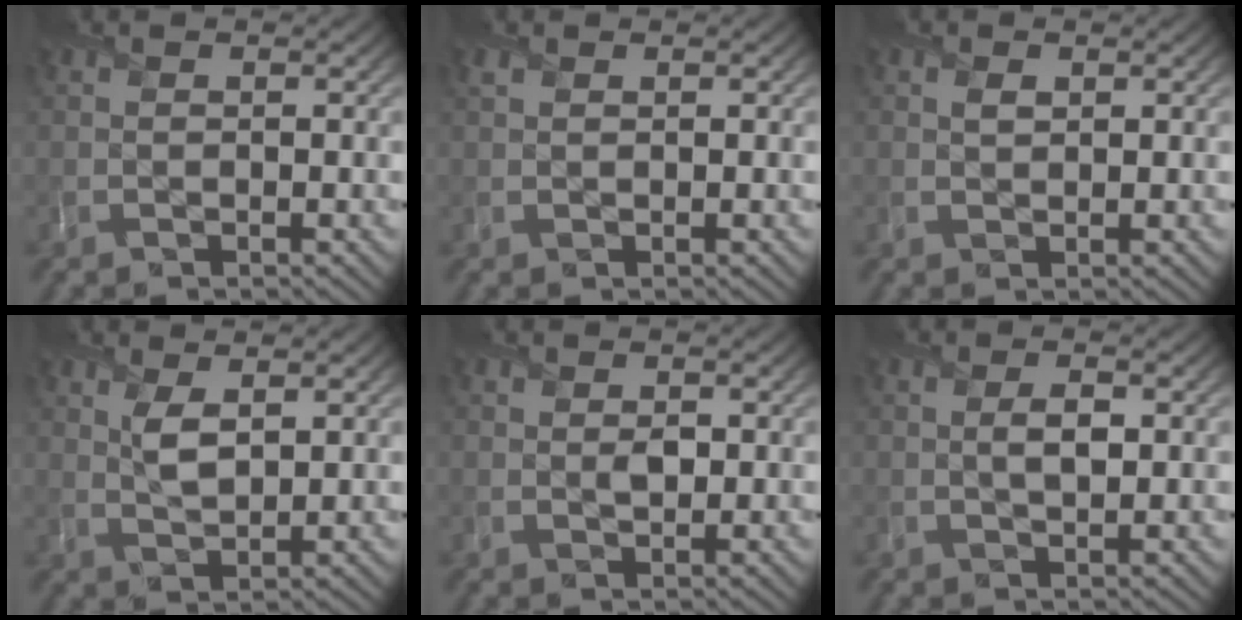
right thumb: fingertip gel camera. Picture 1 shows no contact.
{"total": 0.6, "force": [0.5, 0.3, 0.1], "torque": [-0.008, 0.000, 0.012]}
{"total": 0.9, "force": [0.5, 0.6, 0.4], "torque": [-0.010, -0.003, 0.011]}
{"total": 3.3, "force": [1.4, 1.4, 2.6], "torque": [-0.057, -0.003, 0.031]}
{"total": 1.2, "force": [0.1, 0.9, 0.8], "torque": [-0.013, -0.004, 0.004]}
{"total": 2.0, "force": [0.2, 0.9, 1.8], "torque": [-0.036, 0.000, 0.004]}